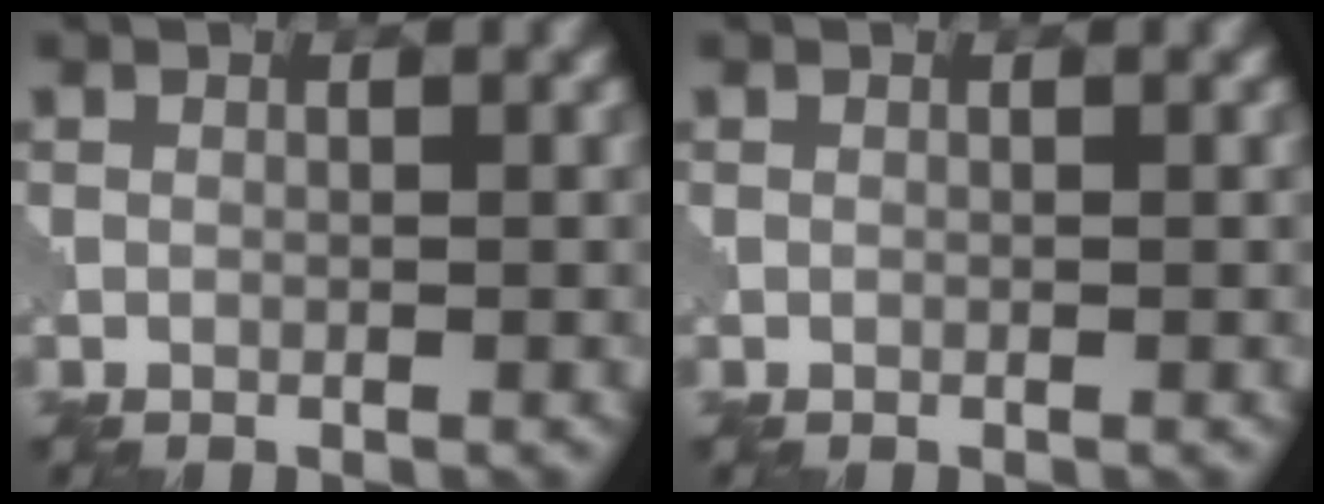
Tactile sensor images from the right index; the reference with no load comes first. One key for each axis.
{"total": 0.0}